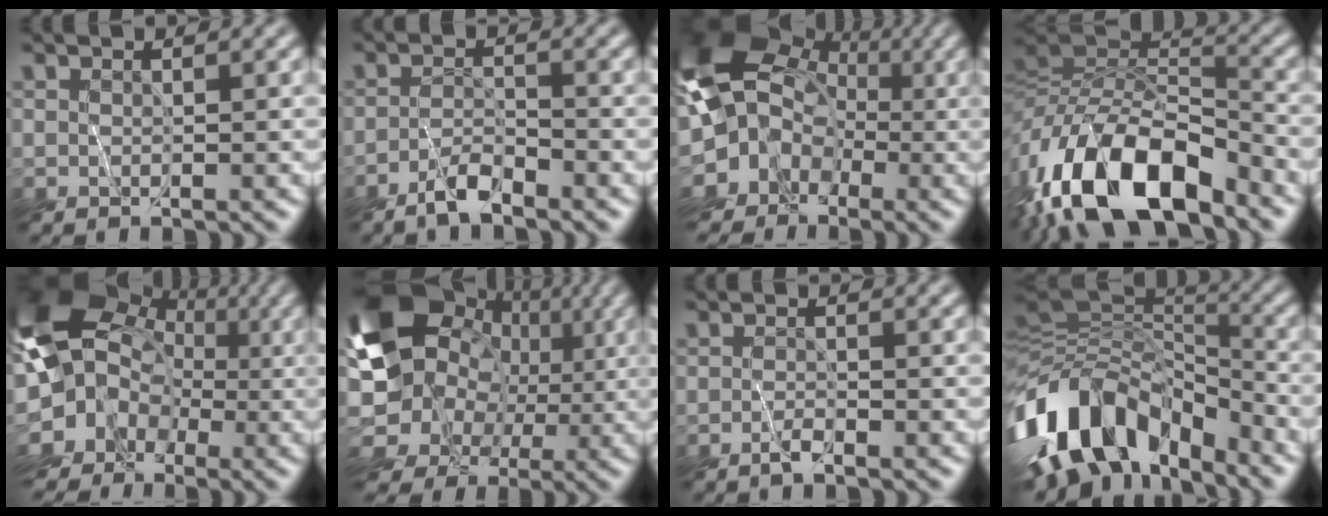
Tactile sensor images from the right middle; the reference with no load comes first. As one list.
[{"total": 2.9, "force": [-2.6, 0.3, 1.2], "torque": [-0.022, 0.003, -0.057]}, {"total": 11.4, "force": [-1.6, 10.2, 4.8], "torque": [-0.094, -0.008, -0.060]}, {"total": 13.7, "force": [-7.5, 6.1, 9.7], "torque": [-0.181, 0.007, -0.147]}, {"total": 14.3, "force": [-1.1, 12.9, 6.1], "torque": [-0.130, 0.014, -0.054]}, {"total": 12.9, "force": [1.8, 10.8, 6.8], "torque": [-0.142, 0.014, 0.026]}, {"total": 1.2, "force": [-1.1, 0.0, 0.4], "torque": [-0.013, 0.000, -0.026]}, {"total": 12.0, "force": [-6.1, 7.0, 7.6], "torque": [-0.156, 0.020, -0.120]}]